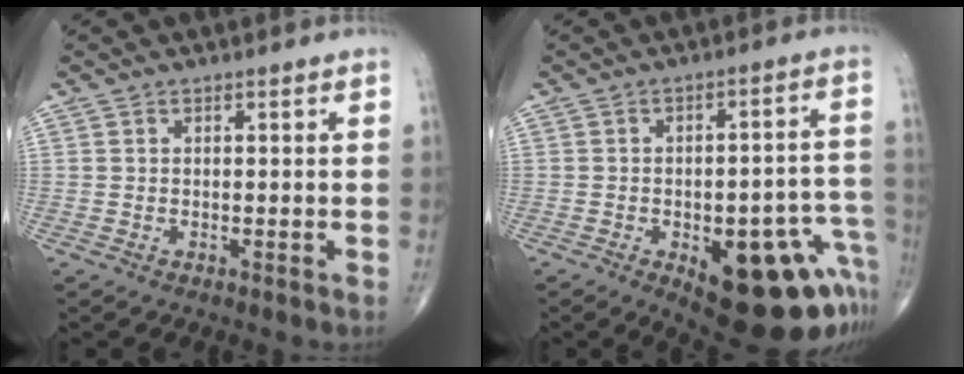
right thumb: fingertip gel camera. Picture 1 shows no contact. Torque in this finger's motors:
{"motor_torque": [1.85, 1.92, 1.18, -1.38, 0.37]}